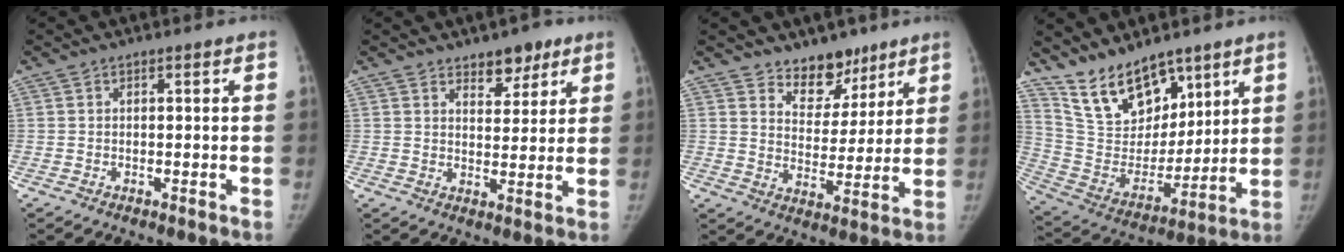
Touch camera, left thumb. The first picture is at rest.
{"total": 5.9, "force": [4.0, 3.1, 2.9], "torque": [-0.009, -0.026, 0.061]}
{"total": 9.0, "force": [6.8, 5.3, 2.4], "torque": [0.005, -0.049, 0.118]}
{"total": 15.9, "force": [11.8, 8.2, 6.9], "torque": [-0.079, -0.070, 0.234]}